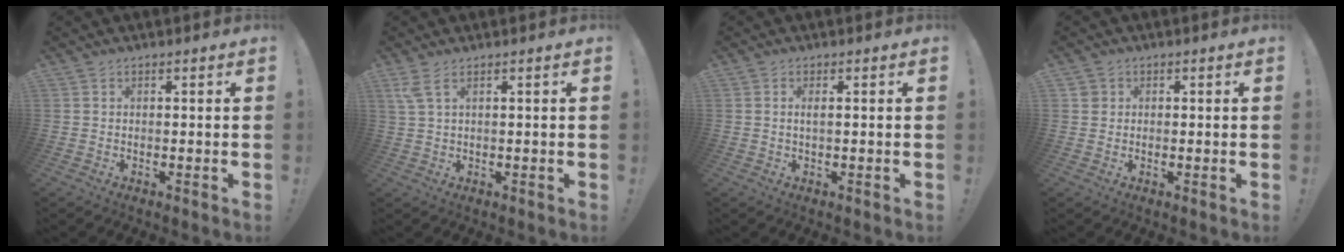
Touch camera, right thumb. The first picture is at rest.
{"total": 3.6, "force": [1.9, 1.0, 2.9], "torque": [-0.067, 0.001, 0.036]}
{"total": 1.3, "force": [0.4, 0.2, 1.2], "torque": [-0.016, -0.003, 0.005]}
{"total": 1.7, "force": [0.4, 1.7, 0.3], "torque": [0.001, 0.003, 0.007]}